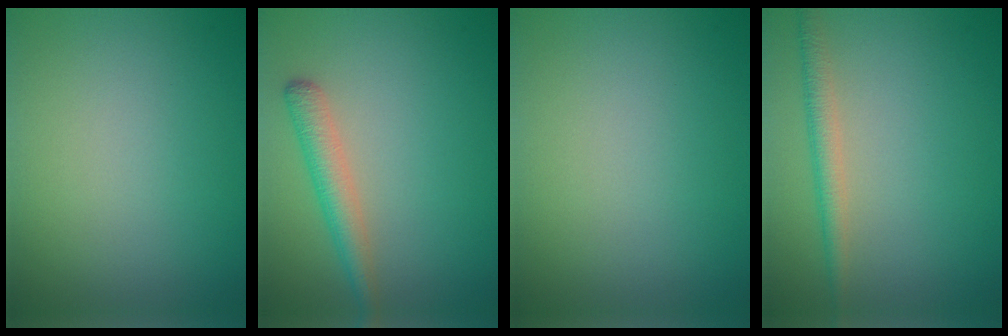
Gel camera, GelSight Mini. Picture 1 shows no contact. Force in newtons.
{"total": 2.8, "press": 2.8, "slide": 0.2}
{"total": 0.0}
{"total": 2.2, "press": 2.2, "slide": 0.0}